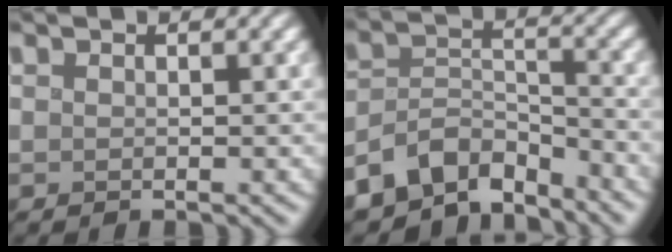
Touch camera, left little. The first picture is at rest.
{"total": 7.2, "force": [-6.1, 3.2, 2.2], "torque": [-0.024, -0.006, -0.117]}